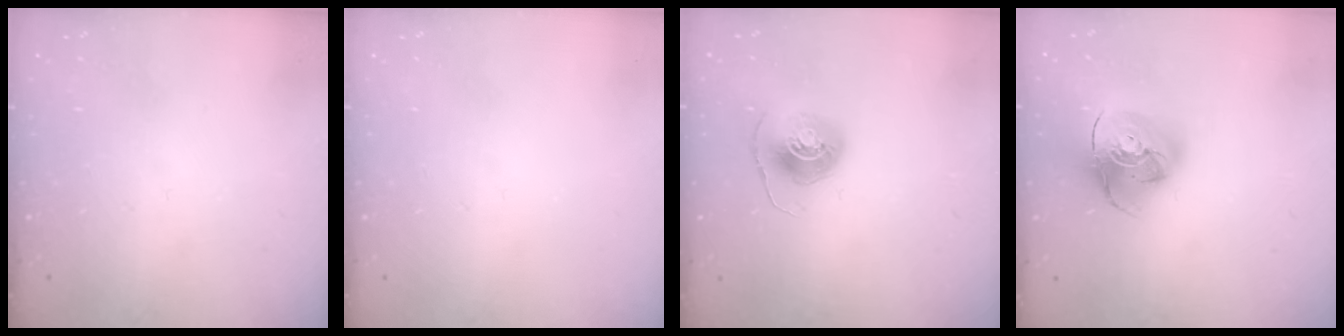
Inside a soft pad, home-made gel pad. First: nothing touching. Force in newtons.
{"total": 0.0}
{"total": 7.8, "press": 7.8, "slide": 0.3}
{"total": 15.2, "press": 15.1, "slide": 1.9}